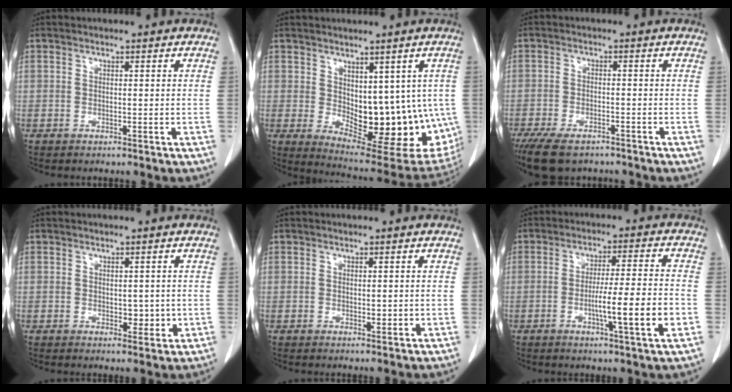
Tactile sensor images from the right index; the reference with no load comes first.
{"total": 16.2, "force": [-0.6, 8.2, 13.9], "torque": [-0.169, -0.013, 0.015]}
{"total": 8.8, "force": [-6.8, 3.4, 4.5], "torque": [-0.076, -0.010, -0.106]}
{"total": 3.1, "force": [-0.1, 1.9, 2.5], "torque": [-0.027, -0.004, 0.006]}
{"total": 1.6, "force": [0.0, 0.8, 1.3], "torque": [-0.018, -0.004, 0.005]}
{"total": 10.2, "force": [-2.7, -0.1, 9.9], "torque": [-0.159, -0.006, -0.045]}